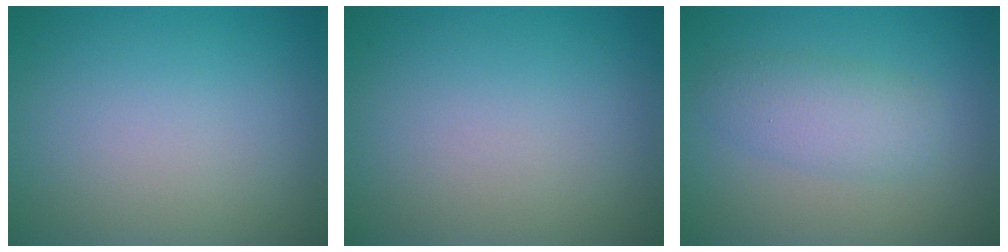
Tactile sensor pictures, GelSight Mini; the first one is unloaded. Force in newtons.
{"total": 0.0}
{"total": 2.4, "press": 2.3, "slide": 0.1}